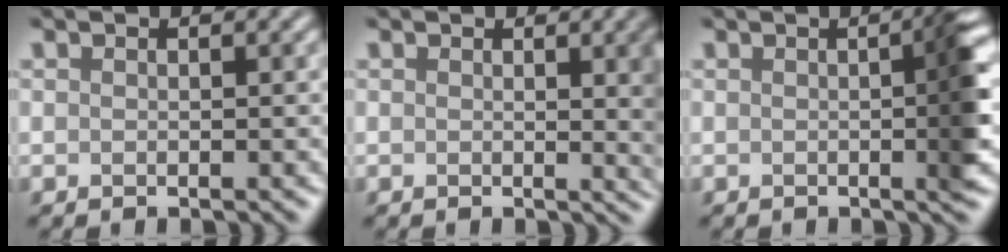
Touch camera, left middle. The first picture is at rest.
{"total": 5.1, "force": [0.8, 1.9, 4.7], "torque": [-0.034, -0.001, 0.014]}
{"total": 4.7, "force": [0.1, 1.0, 4.6], "torque": [-0.051, 0.009, -0.003]}